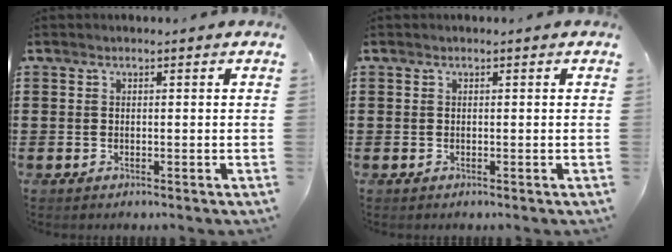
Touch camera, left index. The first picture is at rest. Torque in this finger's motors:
{"motor_torque": [0.00, 0.00, 0.00, -0.01]}